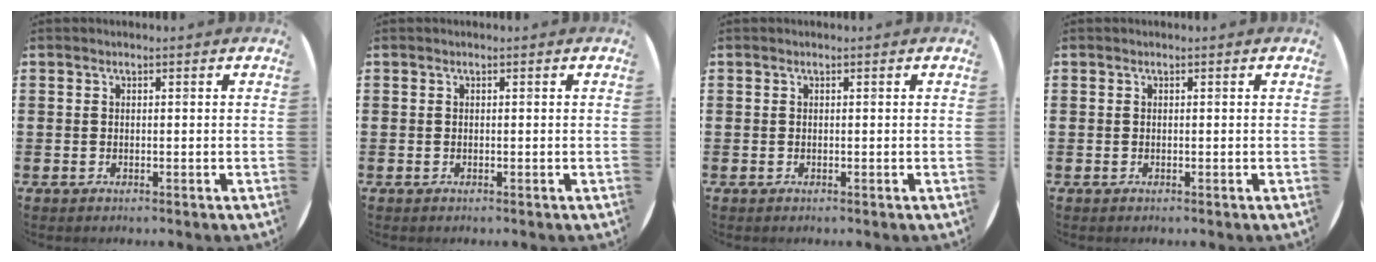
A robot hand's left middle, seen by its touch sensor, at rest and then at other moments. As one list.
[{"total": 0.0}, {"total": 0.0}, {"total": 0.0}]